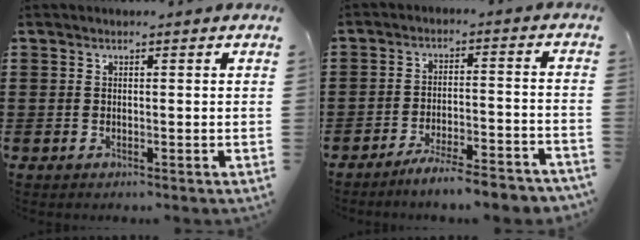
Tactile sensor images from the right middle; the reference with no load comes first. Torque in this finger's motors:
{"motor_torque": [1.41, -0.73, 0.18, 0.13]}